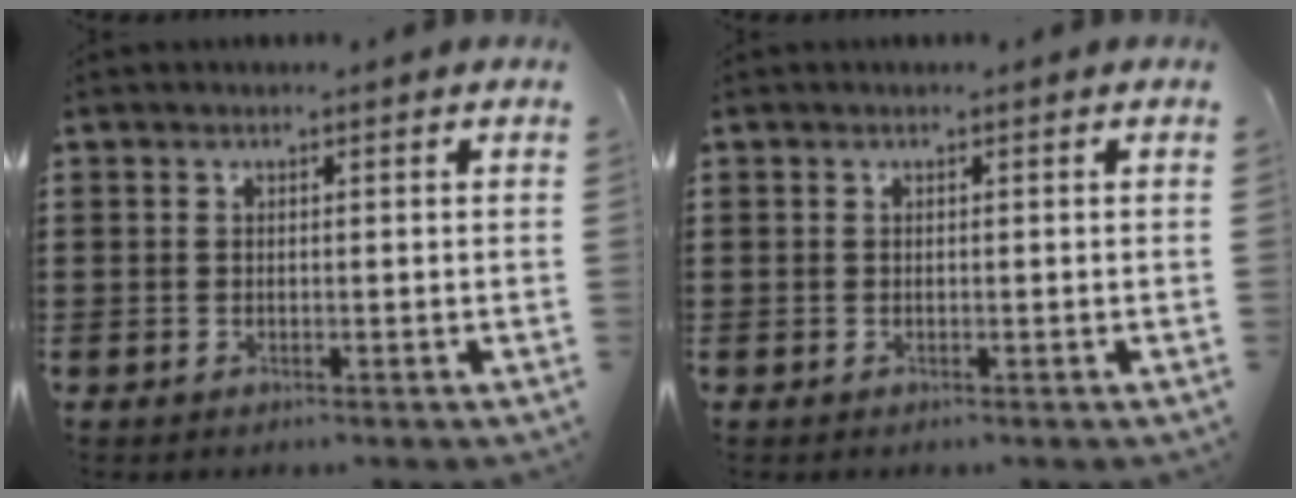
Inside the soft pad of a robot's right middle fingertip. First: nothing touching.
{"total": 0.0}